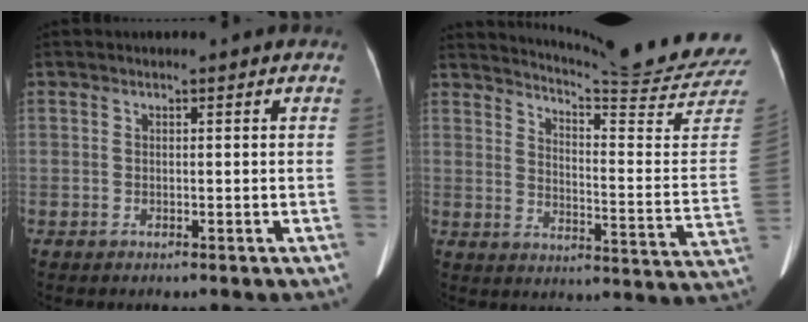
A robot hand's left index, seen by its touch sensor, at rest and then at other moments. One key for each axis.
{"total": 22.1, "fx": 20.6, "fy": -2.0, "fz": 7.6, "tx": -0.131, "ty": -0.124, "tz": 0.256}